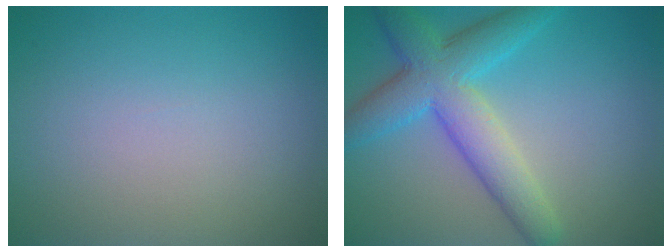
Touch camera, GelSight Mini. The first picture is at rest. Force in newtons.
{"total": 6.8, "press": 6.8, "slide": 0.1}